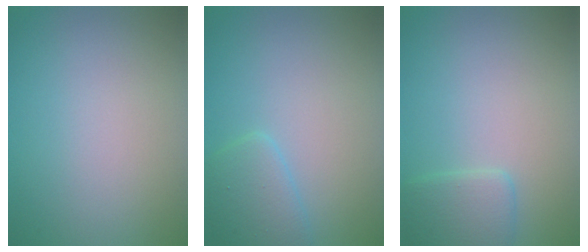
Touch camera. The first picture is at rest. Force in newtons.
{"total": 2.3, "press": 2.3, "slide": 0.1}
{"total": 2.3, "press": 2.3, "slide": 0.2}